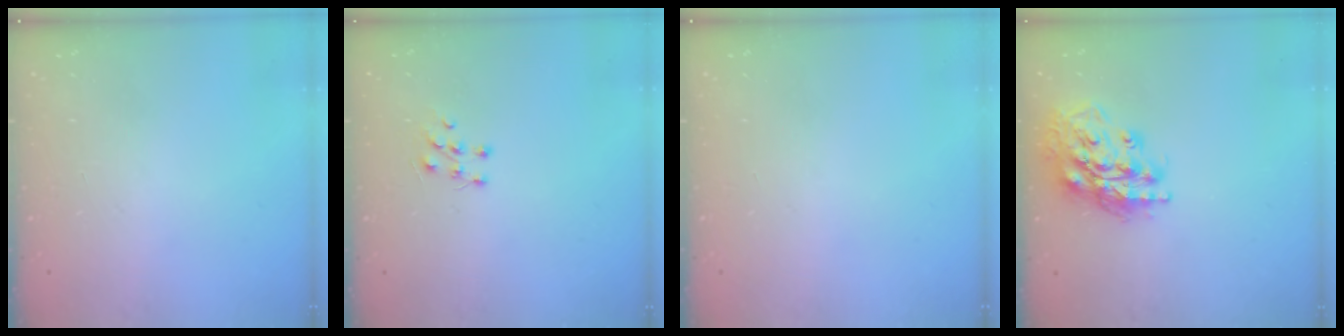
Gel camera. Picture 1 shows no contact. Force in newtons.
{"total": 5.6, "press": 5.5, "slide": 1.0}
{"total": 0.0}
{"total": 17.0, "press": 16.9, "slide": 2.3}